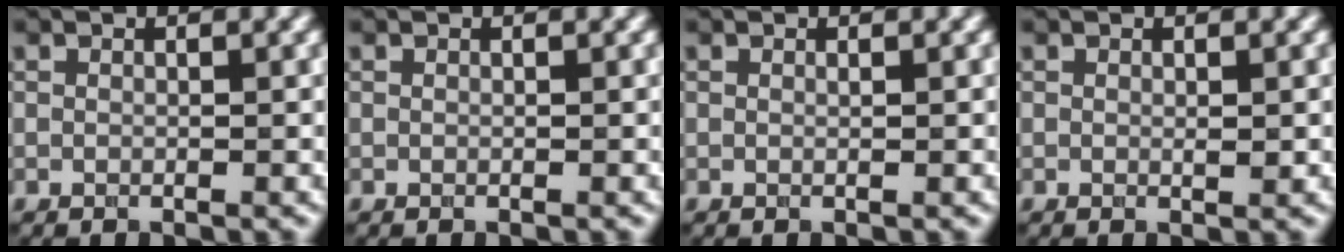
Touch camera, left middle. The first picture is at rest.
{"total": 0.0}
{"total": 0.0}
{"total": 0.7, "force": [0.0, 0.2, 0.7], "torque": [-0.008, -0.004, 0.001]}